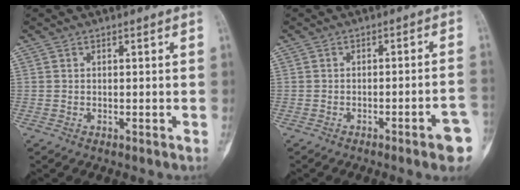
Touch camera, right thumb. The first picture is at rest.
{"total": 6.5, "force": [-3.3, 0.5, 5.6], "torque": [-0.067, 0.022, -0.039]}